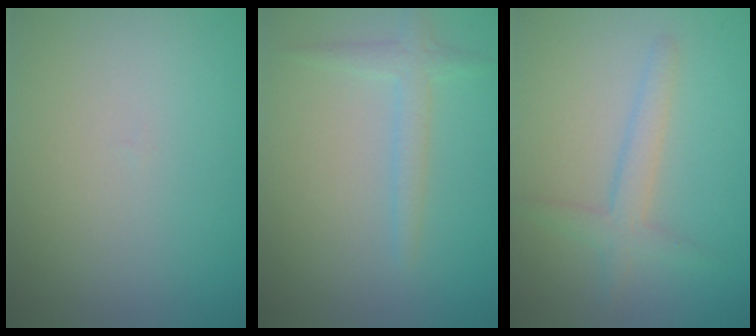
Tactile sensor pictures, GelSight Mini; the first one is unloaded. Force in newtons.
{"total": 1.9, "press": 1.9, "slide": 0.1}
{"total": 2.4, "press": 2.4, "slide": 0.1}